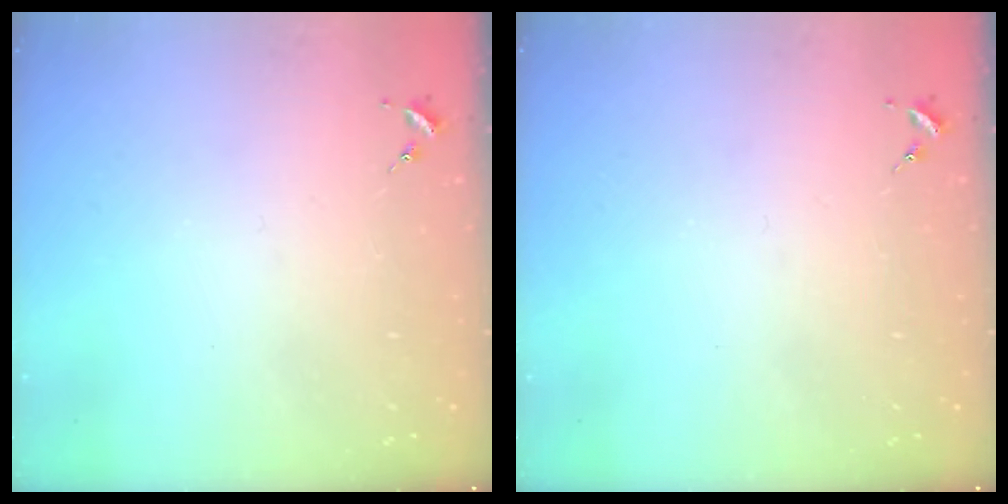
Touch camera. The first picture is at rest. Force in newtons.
{"total": 0.0}